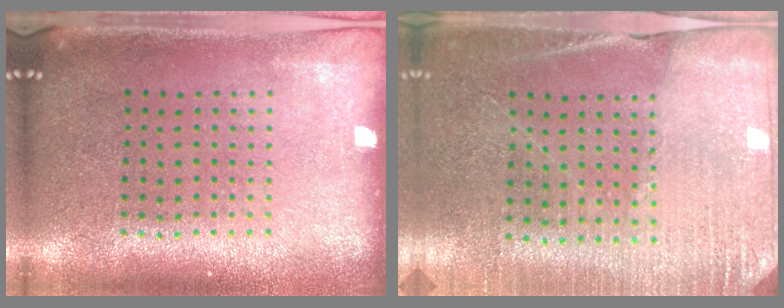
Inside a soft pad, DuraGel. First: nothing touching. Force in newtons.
{"total": 2.7, "press": 2.7, "slide": 0.6}